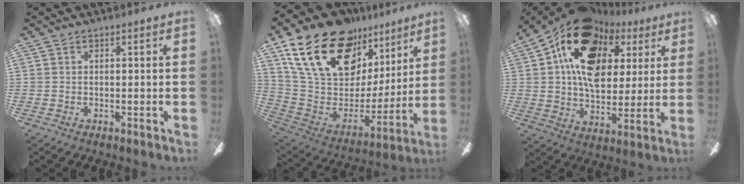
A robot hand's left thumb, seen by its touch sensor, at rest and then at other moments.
{"total": 26.0, "force": [16.1, 14.2, 14.5], "torque": [-0.259, -0.088, 0.305]}
{"total": 20.1, "force": [9.2, 13.5, 11.8], "torque": [-0.214, -0.029, 0.170]}